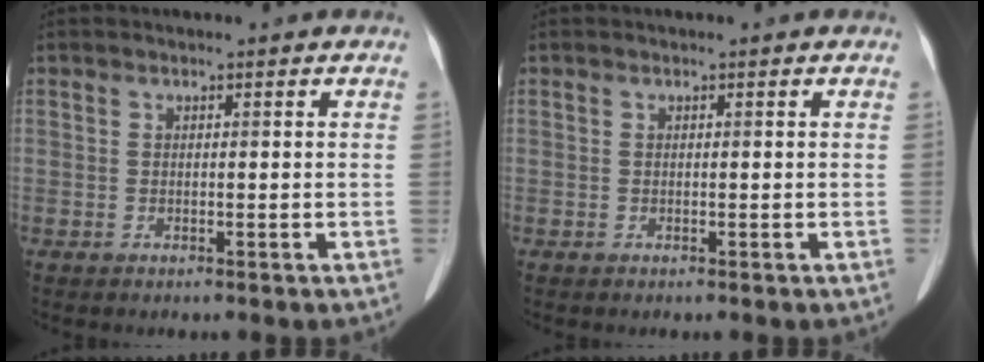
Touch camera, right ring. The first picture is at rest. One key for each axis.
{"total": 0.0}